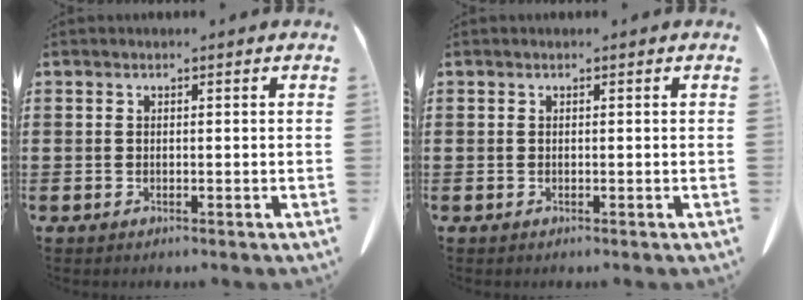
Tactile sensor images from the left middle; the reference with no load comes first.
{"total": 0.0}